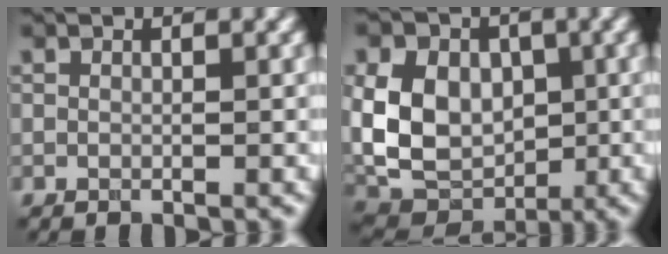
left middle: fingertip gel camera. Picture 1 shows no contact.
{"total": 8.4, "force": [0.7, 6.4, 5.4], "torque": [-0.107, -0.004, 0.004]}